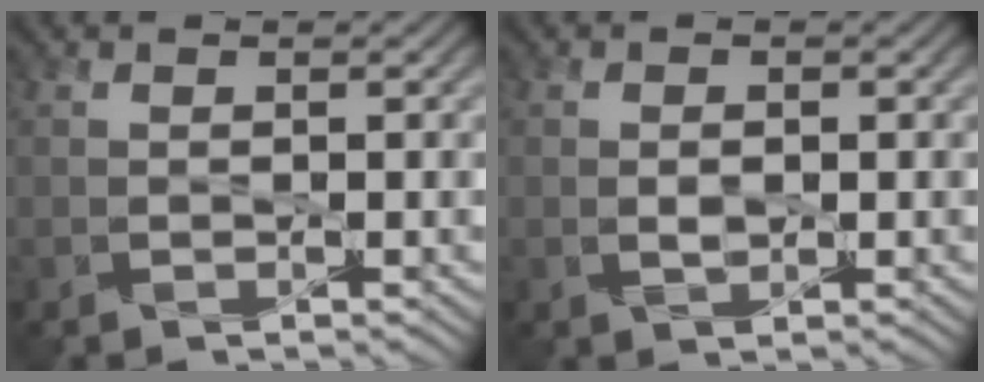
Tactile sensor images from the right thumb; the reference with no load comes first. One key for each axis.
{"total": 1.4, "fx": -0.1, "fy": 0.7, "fz": 1.2, "tx": -0.027, "ty": -0.001, "tz": 0.002}